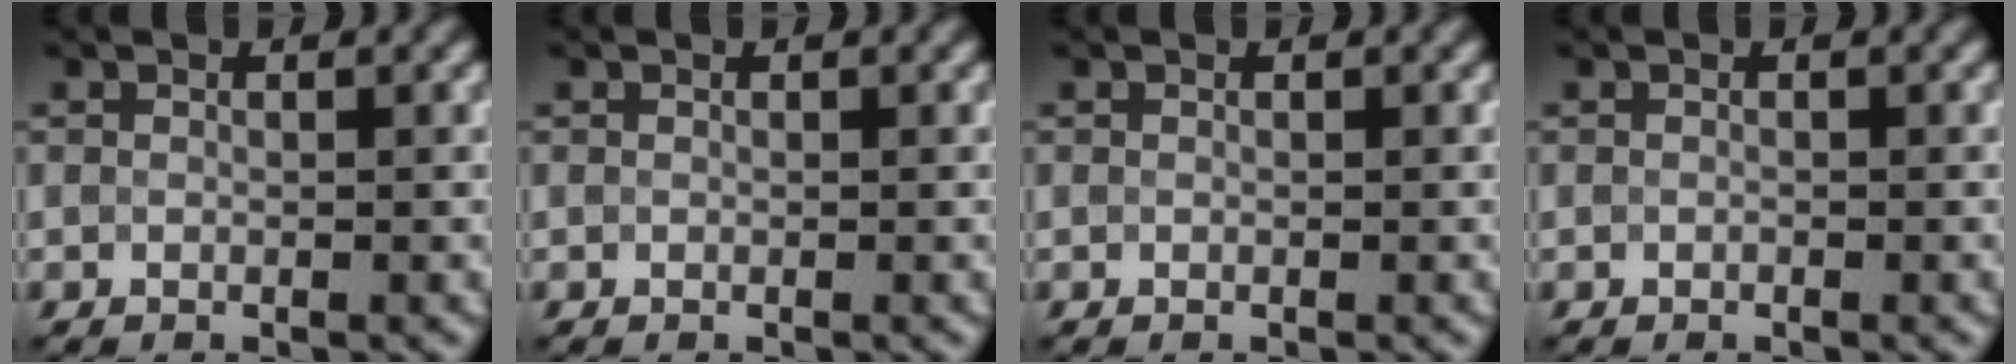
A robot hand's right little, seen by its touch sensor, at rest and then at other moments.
{"total": 0.0}
{"total": 0.0}
{"total": 0.6, "force": [-0.5, -0.1, -0.1], "torque": [0.002, -0.004, -0.005]}